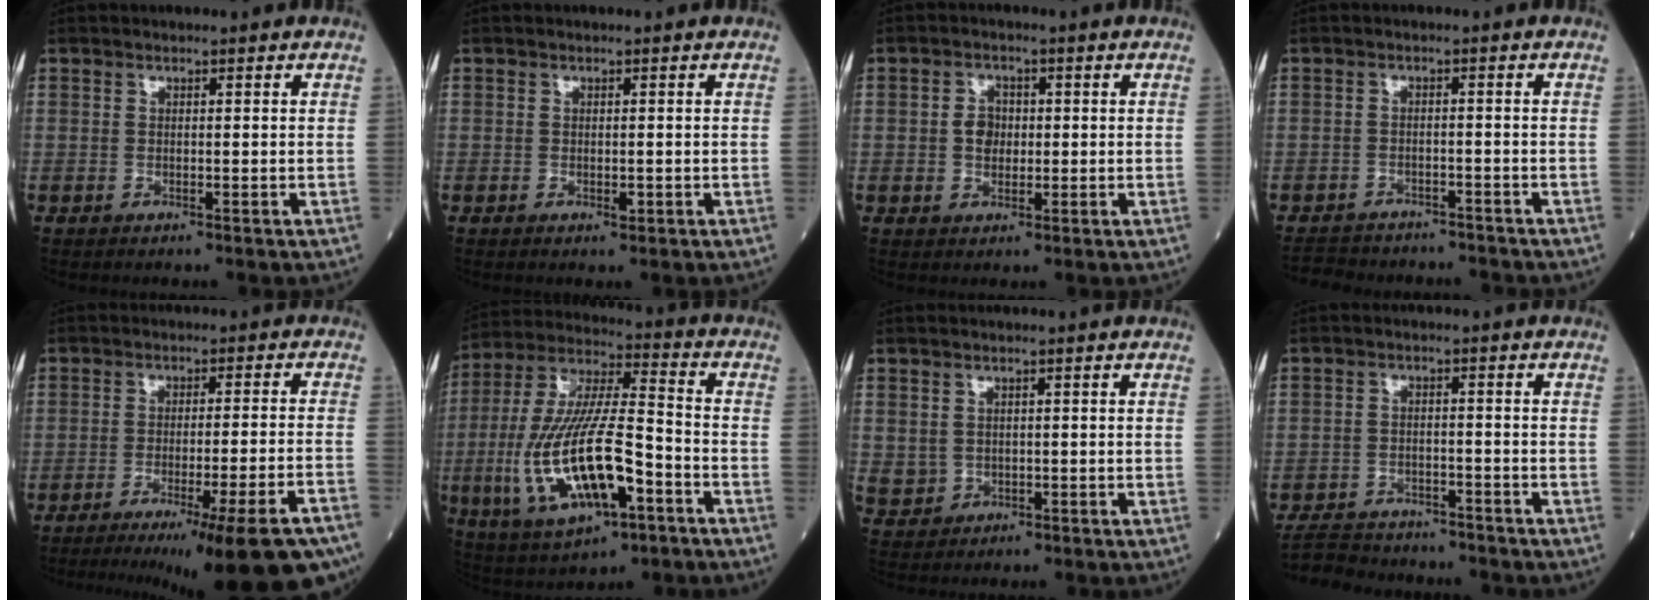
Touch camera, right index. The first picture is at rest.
{"total": 1.2, "force": [-0.3, 0.6, 1.0], "torque": [-0.011, -0.002, -0.004]}
{"total": 3.1, "force": [0.1, 2.6, 1.8], "torque": [-0.032, 0.006, -0.001]}
{"total": 10.5, "force": [-9.6, 3.3, 2.6], "torque": [-0.057, 0.002, -0.123]}
{"total": 20.0, "force": [-15.2, -0.3, 13.0], "torque": [-0.108, -0.031, -0.211]}
{"total": 18.9, "force": [-5.9, 5.0, 17.2], "torque": [-0.363, -0.010, -0.097]}
{"total": 2.6, "force": [0.2, 2.5, 0.6], "torque": [-0.011, 0.001, 0.013]}
{"total": 10.1, "force": [-9.3, 3.1, 2.5], "torque": [-0.050, 0.004, -0.136]}